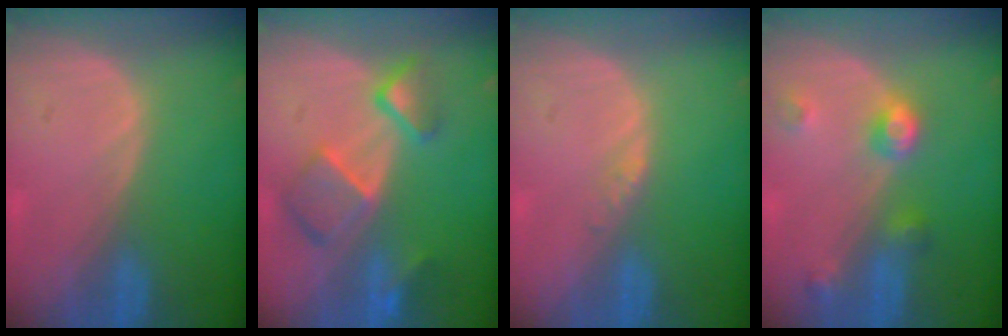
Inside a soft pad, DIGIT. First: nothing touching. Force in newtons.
{"total": 7.9, "press": 6.8, "slide": 4.1}
{"total": 1.1, "press": 1.1, "slide": 0.1}
{"total": 4.6, "press": 4.1, "slide": 2.1}